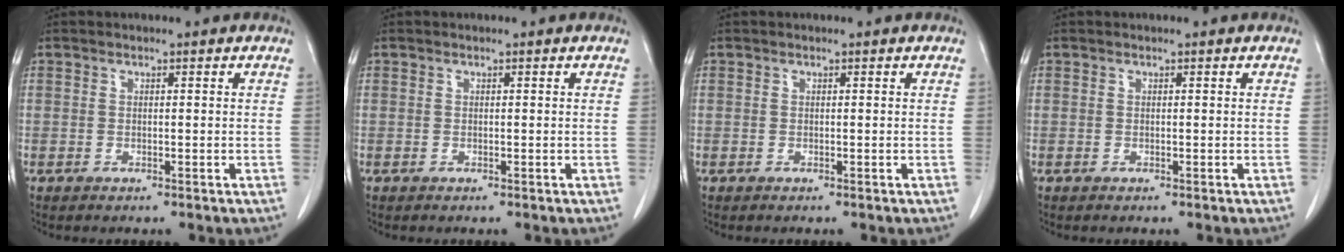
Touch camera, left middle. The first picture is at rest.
{"total": 0.0}
{"total": 0.0}
{"total": 0.0}